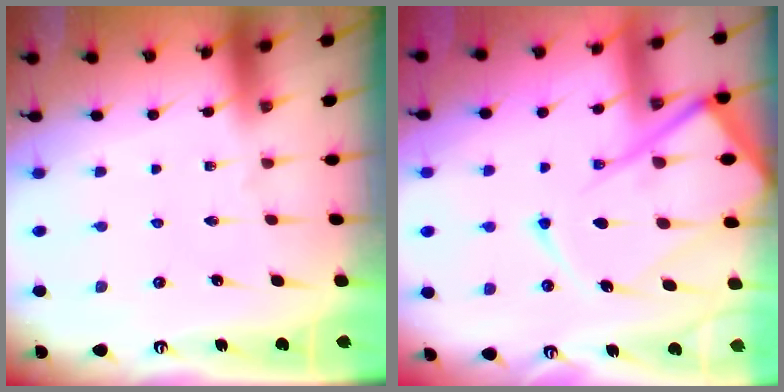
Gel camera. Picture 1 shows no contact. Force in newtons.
{"total": 18.5, "press": 18.3, "slide": 2.1}